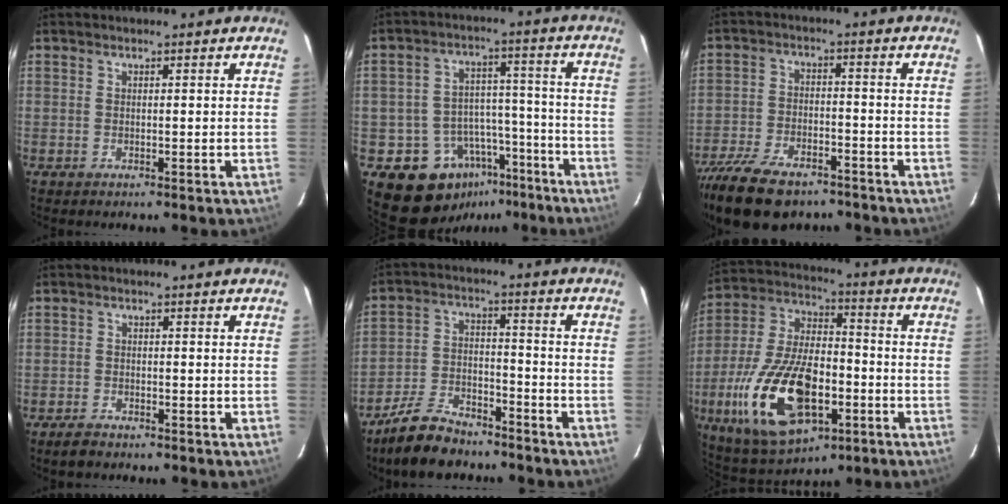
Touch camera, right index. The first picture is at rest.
{"total": 14.6, "force": [-9.9, 10.3, 3.2], "torque": [-0.070, 0.058, -0.124]}
{"total": 17.6, "force": [-13.2, 7.8, 8.5], "torque": [-0.198, -0.023, -0.221]}
{"total": 2.6, "force": [-2.3, 1.0, 0.7], "torque": [-0.027, 0.000, -0.042]}
{"total": 11.7, "force": [-9.5, 4.8, 4.9], "torque": [-0.118, 0.009, -0.164]}
{"total": 22.7, "force": [-7.7, 11.6, 18.0], "torque": [-0.380, -0.014, -0.121]}